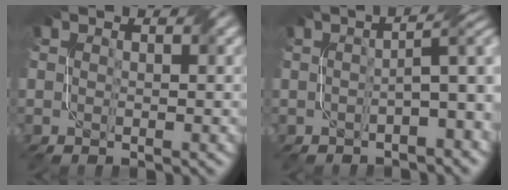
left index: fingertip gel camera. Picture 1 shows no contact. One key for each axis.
{"total": 5.0, "fx": -0.9, "fy": 1.3, "fz": 4.7, "tx": -0.060, "ty": 0.014, "tz": -0.017}